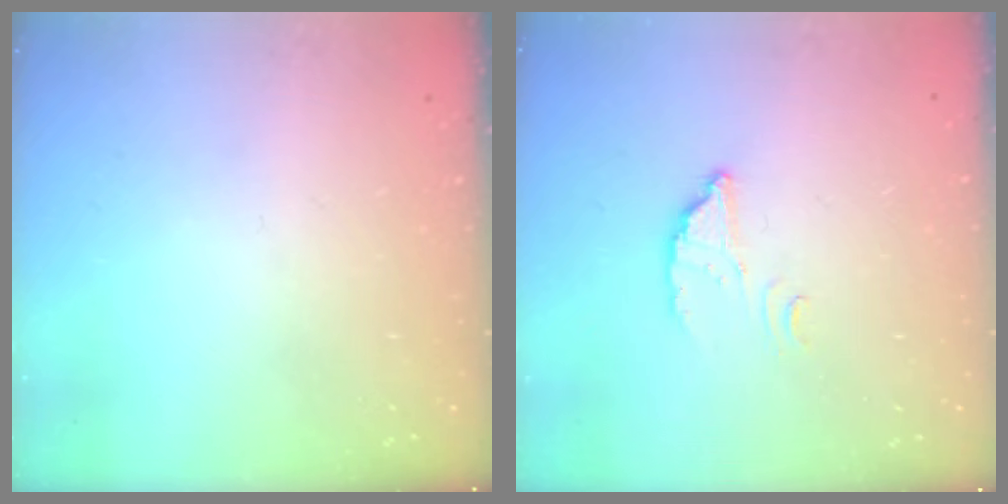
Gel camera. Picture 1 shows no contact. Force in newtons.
{"total": 2.6, "press": 2.6, "slide": 0.1}